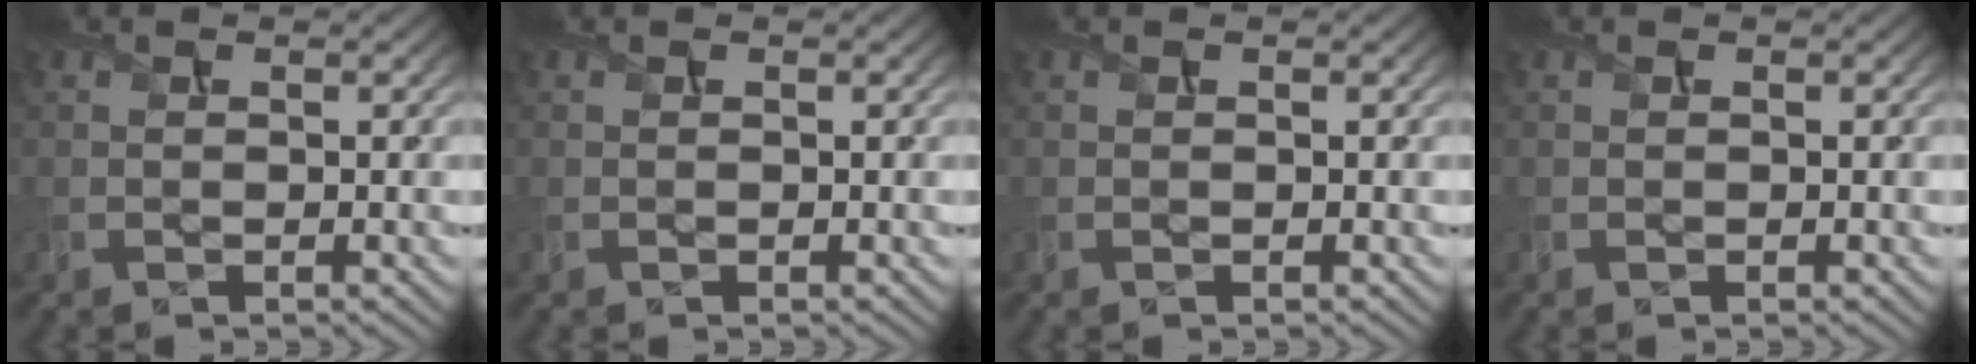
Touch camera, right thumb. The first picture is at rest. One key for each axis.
{"total": 0.0}
{"total": 0.0}
{"total": 0.0}